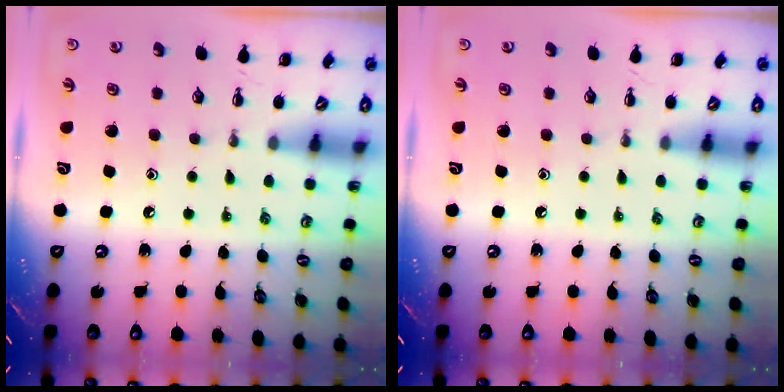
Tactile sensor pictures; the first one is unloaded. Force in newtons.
{"total": 0.0}